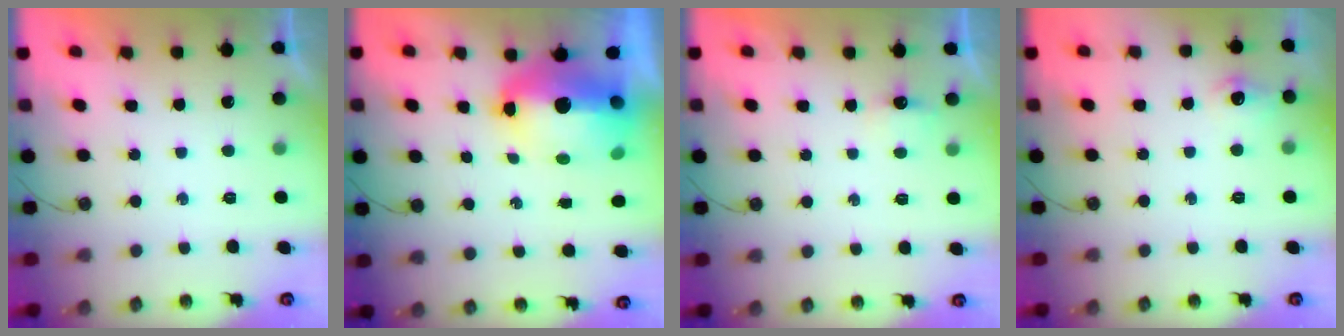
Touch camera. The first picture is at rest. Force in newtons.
{"total": 13.3, "press": 13.1, "slide": 2.3}
{"total": 2.8, "press": 2.7, "slide": 0.4}
{"total": 7.4, "press": 7.4, "slide": 0.8}